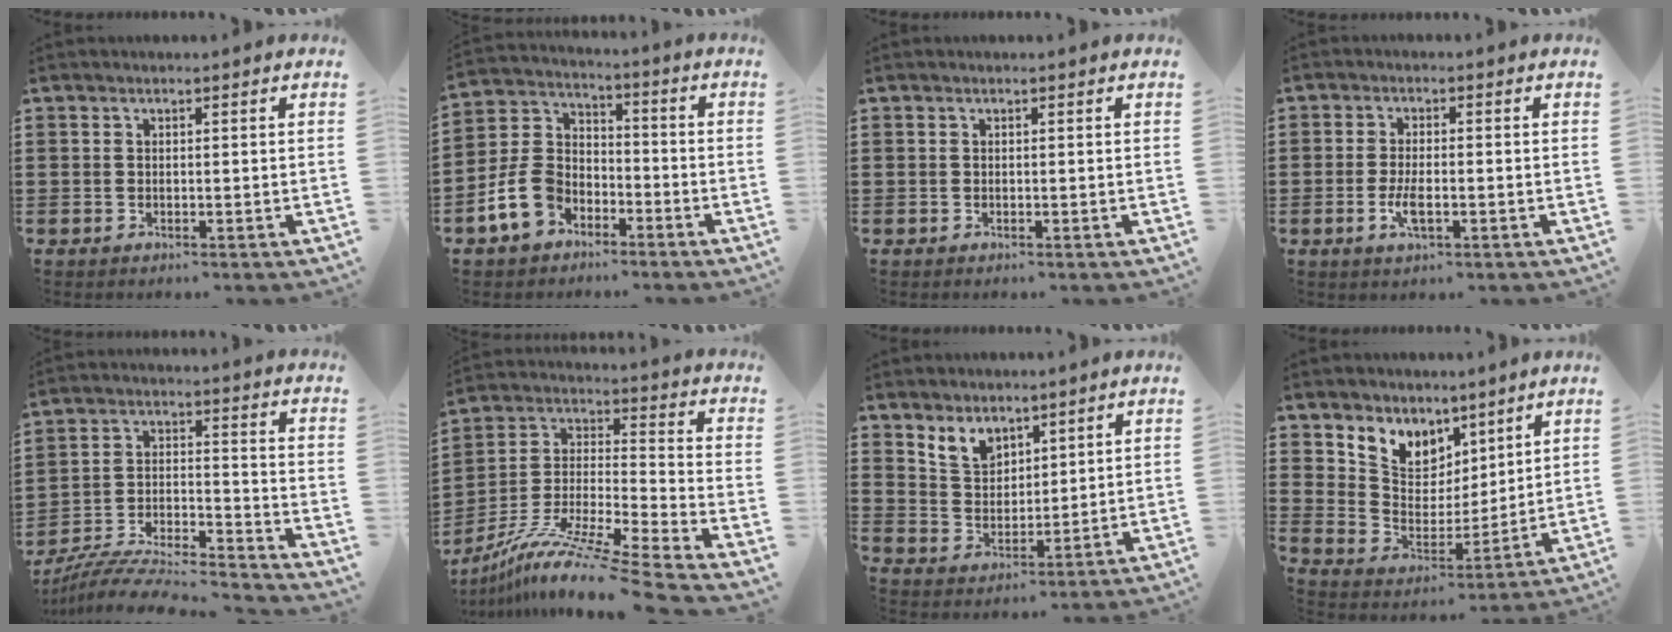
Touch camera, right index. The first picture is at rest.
{"total": 8.9, "force": [-4.6, 6.3, 4.4], "torque": [-0.134, 0.013, -0.096]}
{"total": 0.0}
{"total": 3.7, "force": [-1.0, 1.3, 3.3], "torque": [-0.071, -0.003, -0.022]}
{"total": 7.4, "force": [-7.0, 0.9, 2.3], "torque": [-0.046, -0.005, -0.141]}
{"total": 11.1, "force": [-9.6, -0.1, 5.5], "torque": [-0.110, 0.000, -0.194]}
{"total": 5.3, "force": [4.3, 2.9, 1.3], "torque": [-0.044, 0.000, 0.081]}
{"total": 6.6, "force": [5.1, 4.2, -0.5], "torque": [-0.038, -0.047, 0.095]}